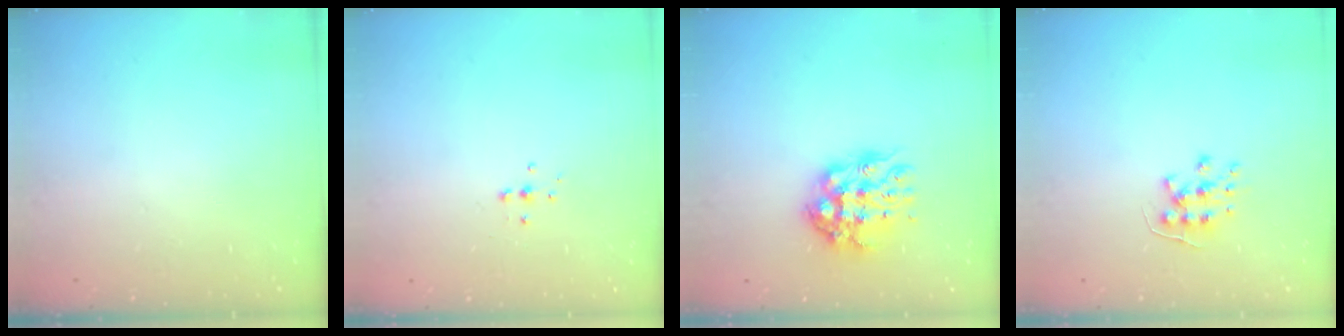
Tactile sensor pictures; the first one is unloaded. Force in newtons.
{"total": 4.3, "press": 4.3, "slide": 0.6}
{"total": 11.3, "press": 11.2, "slide": 0.8}
{"total": 7.8, "press": 7.8, "slide": 0.7}